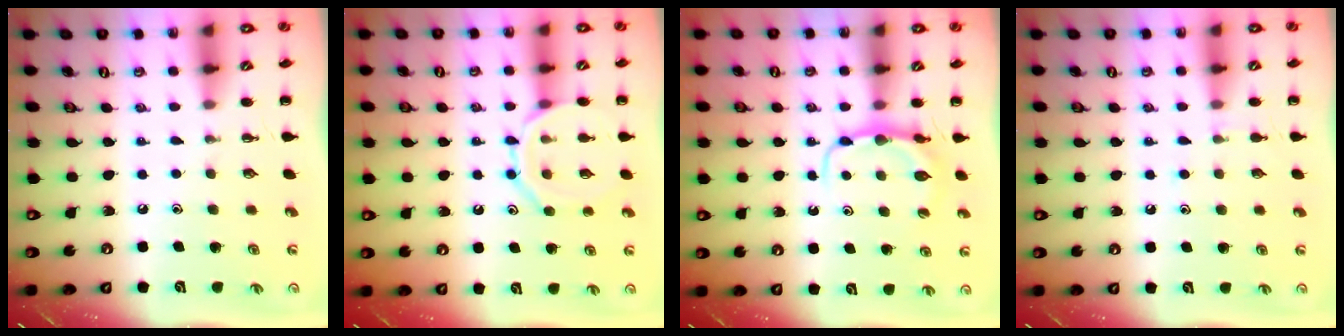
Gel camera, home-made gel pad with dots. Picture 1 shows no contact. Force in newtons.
{"total": 11.5, "press": 11.5, "slide": 0.8}
{"total": 7.2, "press": 7.2, "slide": 0.9}
{"total": 5.2, "press": 4.9, "slide": 1.6}